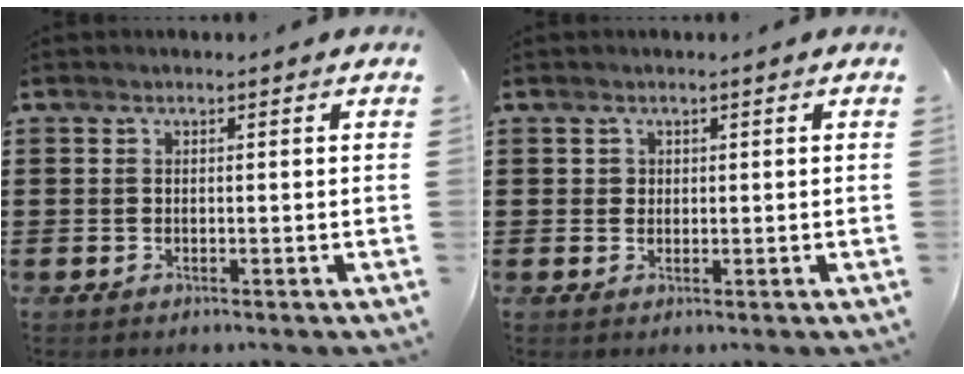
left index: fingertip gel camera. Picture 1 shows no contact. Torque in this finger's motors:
{"motor_torque": [-0.12, 0.13, -0.02, 0.00]}